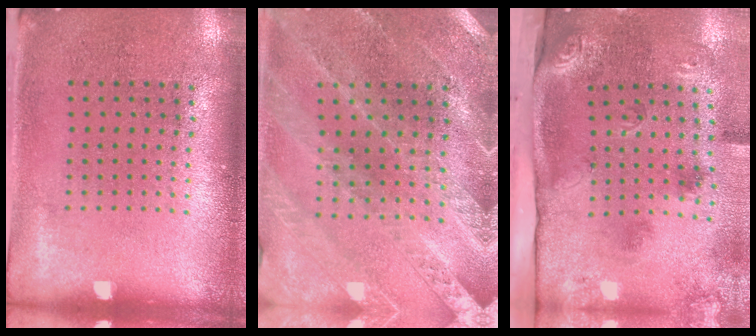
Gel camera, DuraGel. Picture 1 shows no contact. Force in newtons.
{"total": 1.5, "press": 1.5, "slide": 0.2}
{"total": 3.5, "press": 2.2, "slide": 2.7}